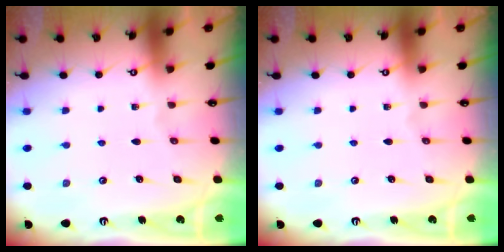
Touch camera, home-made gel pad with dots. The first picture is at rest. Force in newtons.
{"total": 0.0}